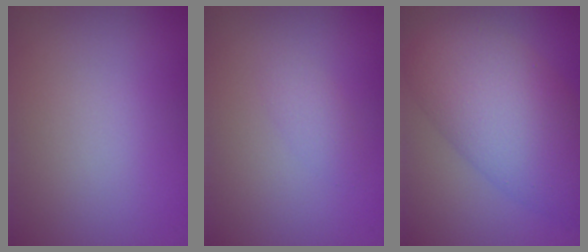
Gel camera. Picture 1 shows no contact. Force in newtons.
{"total": 1.1, "press": 1.1, "slide": 0.0}
{"total": 7.2, "press": 7.2, "slide": 0.3}